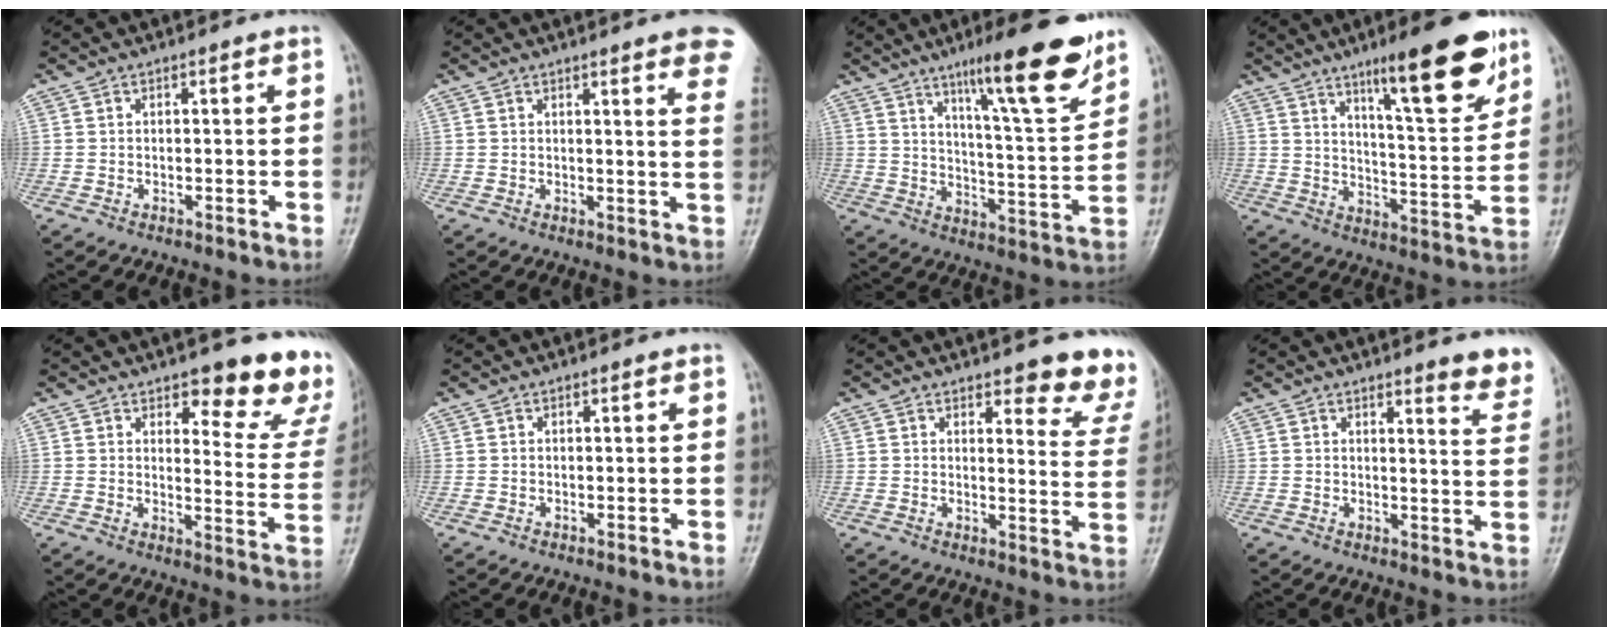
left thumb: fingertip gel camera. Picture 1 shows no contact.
{"total": 10.2, "force": [6.7, 1.6, 7.6], "torque": [-0.068, -0.019, 0.063]}
{"total": 17.2, "force": [11.5, 2.6, 12.6], "torque": [-0.165, -0.069, 0.179]}
{"total": 17.0, "force": [10.6, 3.6, 12.8], "torque": [-0.161, -0.062, 0.168]}
{"total": 13.9, "force": [10.1, 5.1, 8.1], "torque": [-0.044, -0.073, 0.111]}
{"total": 0.0}
{"total": 9.5, "force": [8.2, 2.7, 3.9], "torque": [-0.006, -0.059, 0.073]}
{"total": 6.5, "force": [5.4, 1.3, 3.4], "torque": [-0.017, -0.036, 0.050]}